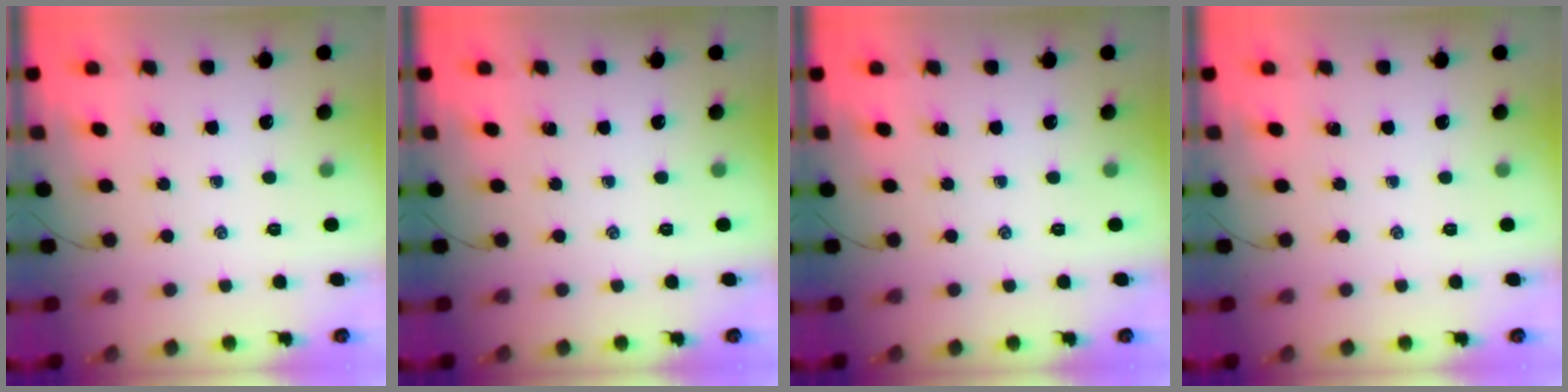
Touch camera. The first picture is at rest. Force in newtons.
{"total": 0.0}
{"total": 0.0}
{"total": 0.0}